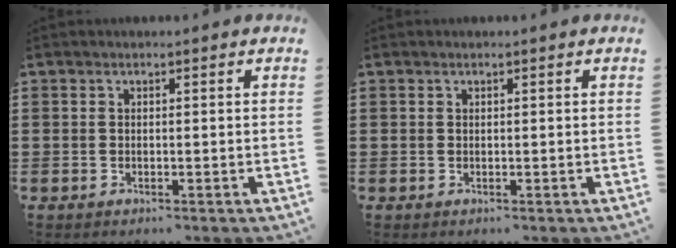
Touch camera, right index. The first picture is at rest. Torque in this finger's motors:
{"motor_torque": [-1.01, 0.97, 0.00, 0.00]}